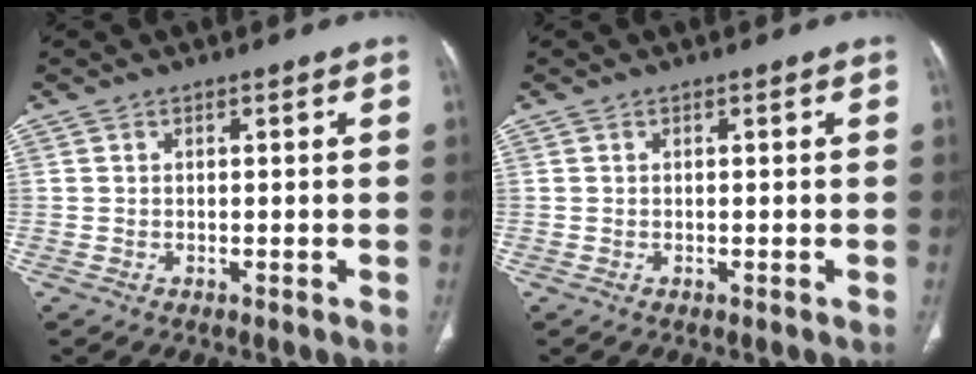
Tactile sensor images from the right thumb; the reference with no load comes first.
{"total": 0.0}